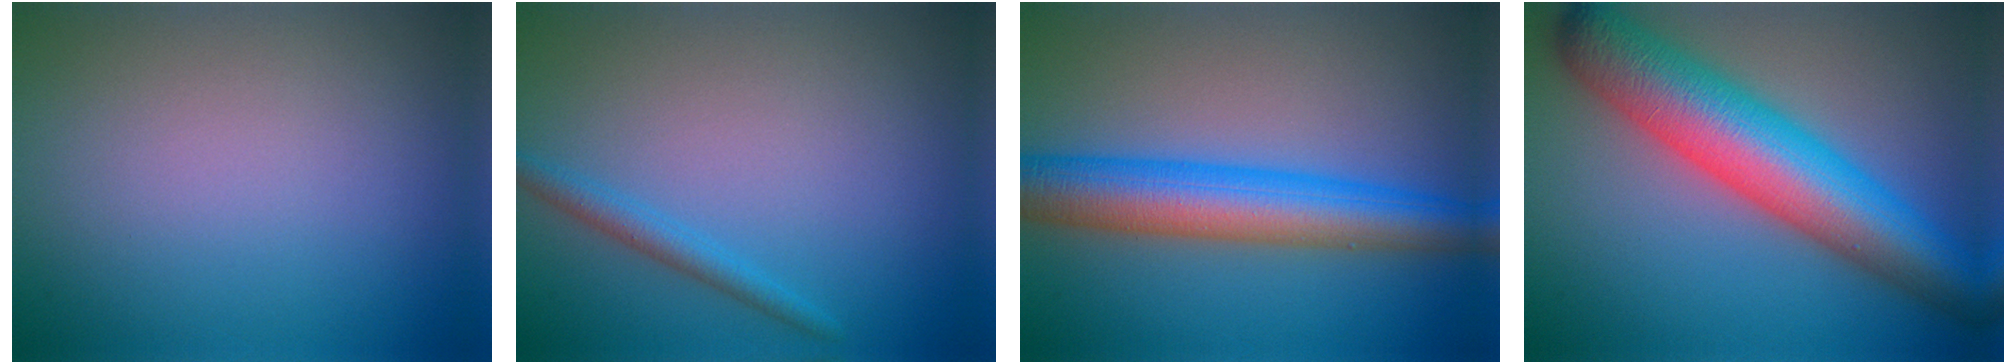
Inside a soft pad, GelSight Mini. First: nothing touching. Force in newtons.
{"total": 1.8, "press": 1.8, "slide": 0.1}
{"total": 7.7, "press": 7.7, "slide": 0.0}
{"total": 11.2, "press": 11.2, "slide": 0.3}